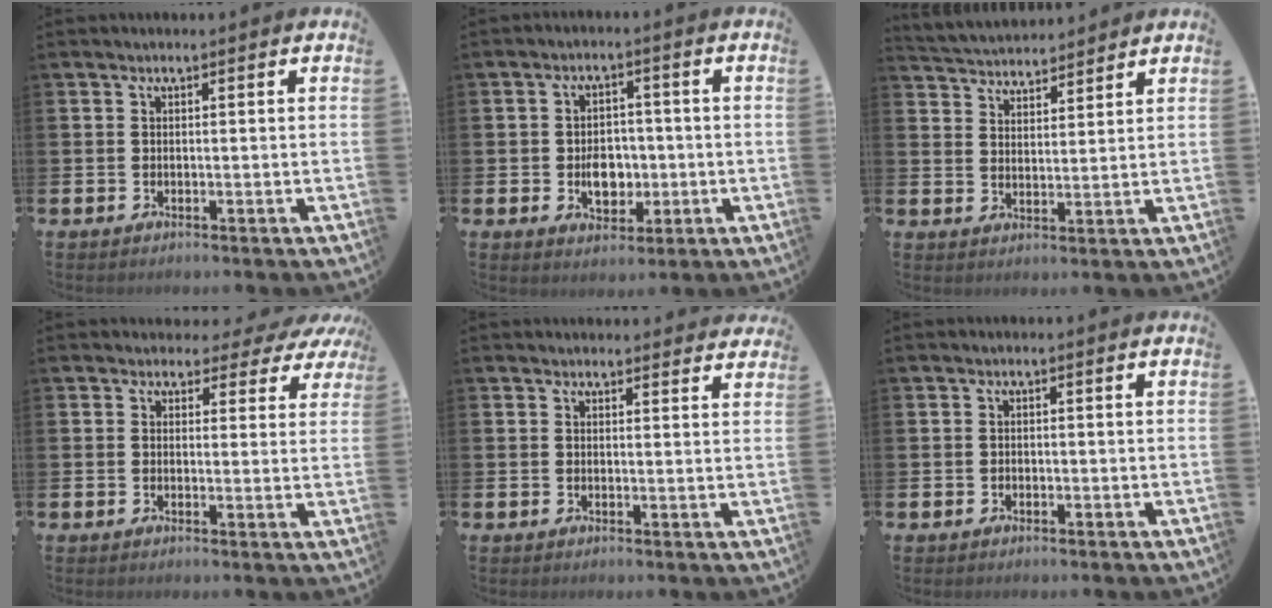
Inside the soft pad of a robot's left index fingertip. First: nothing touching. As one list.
[{"total": 4.9, "force": [-0.8, 3.7, 3.2], "torque": [-0.054, 0.005, -0.018]}, {"total": 4.2, "force": [4.1, 0.8, -0.4], "torque": [-0.013, -0.025, 0.074]}, {"total": 2.2, "force": [1.5, 1.6, 0.3], "torque": [-0.006, -0.010, 0.019]}, {"total": 1.9, "force": [1.8, 0.4, -0.1], "torque": [0.009, -0.011, 0.031]}, {"total": 0.6, "force": [-0.4, 0.5, 0.1], "torque": [-0.010, 0.005, -0.008]}]